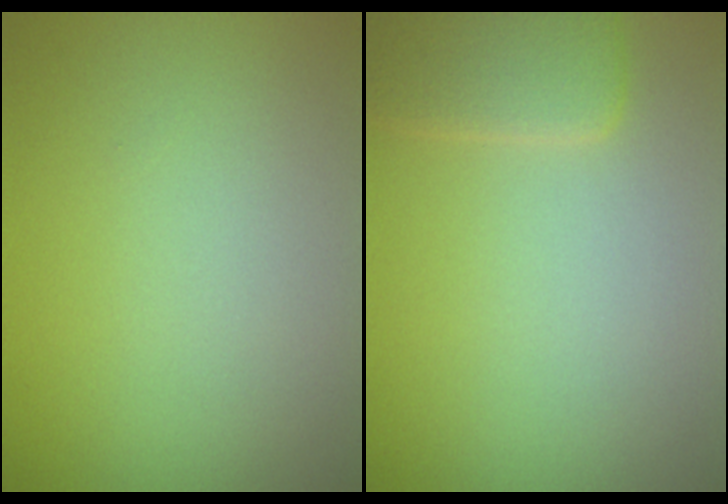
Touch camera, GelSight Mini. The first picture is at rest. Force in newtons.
{"total": 2.5, "press": 2.5, "slide": 0.2}